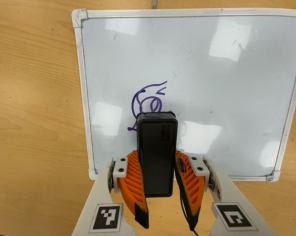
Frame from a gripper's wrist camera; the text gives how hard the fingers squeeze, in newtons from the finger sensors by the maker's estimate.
{"total": 8.1, "left": 6.7, "right": 9.4}